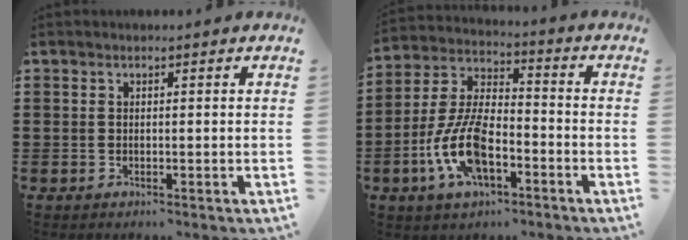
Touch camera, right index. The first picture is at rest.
{"total": 10.4, "force": [-4.1, 4.9, 8.3], "torque": [-0.199, -0.002, -0.082]}